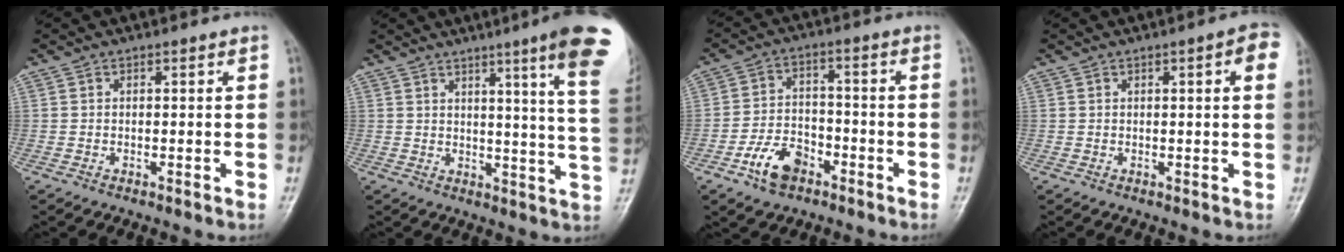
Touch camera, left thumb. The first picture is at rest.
{"total": 16.3, "force": [9.5, 0.0, 13.2], "torque": [-0.154, -0.054, 0.101]}
{"total": 8.5, "force": [-4.7, 5.4, 4.6], "torque": [-0.068, 0.029, -0.086]}
{"total": 4.6, "force": [1.5, 0.9, 4.3], "torque": [-0.045, 0.004, 0.011]}